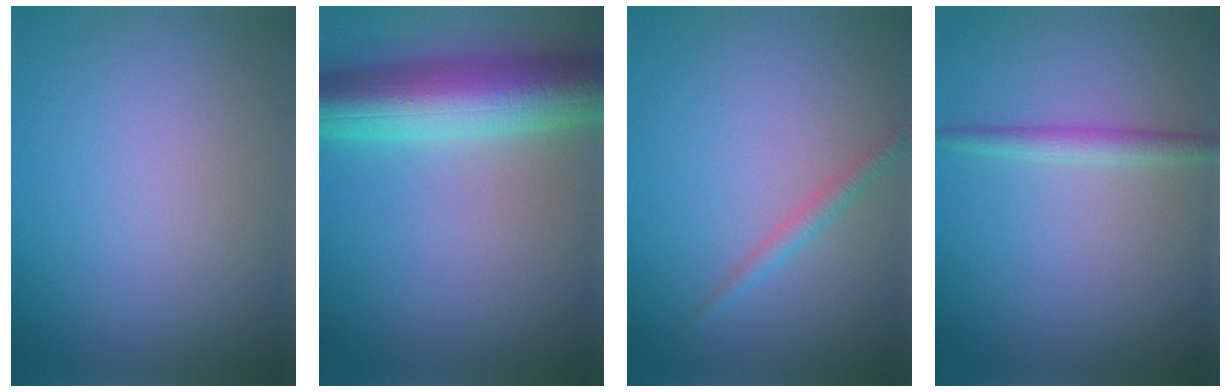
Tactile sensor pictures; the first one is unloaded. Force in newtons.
{"total": 9.9, "press": 9.9, "slide": 0.3}
{"total": 1.4, "press": 1.4, "slide": 0.1}
{"total": 1.8, "press": 1.8, "slide": 0.0}